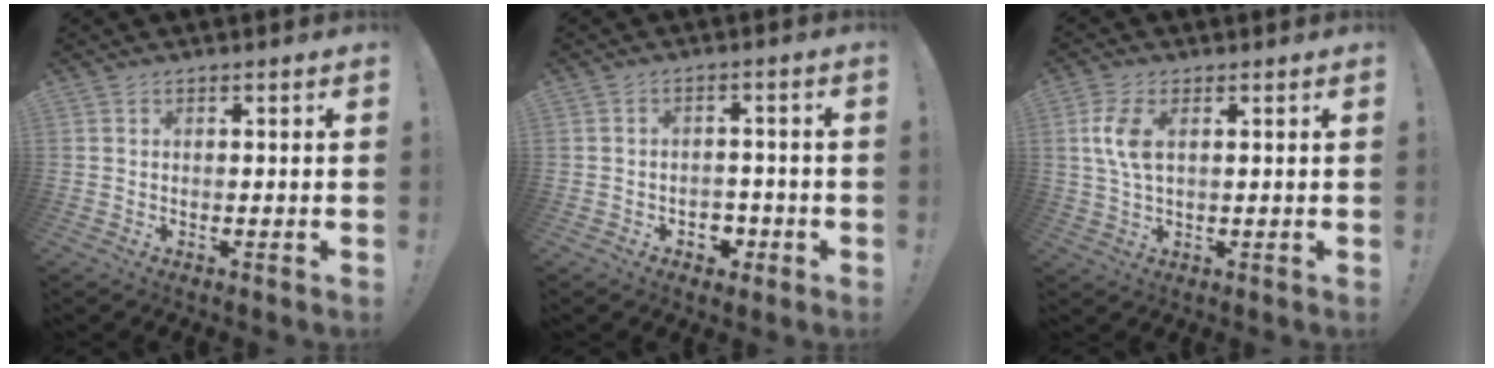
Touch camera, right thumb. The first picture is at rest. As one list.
[{"total": 4.6, "force": [-1.6, 3.9, 1.7], "torque": [-0.018, 0.001, -0.025]}, {"total": 7.2, "force": [1.7, 3.6, 6.0], "torque": [-0.117, -0.006, 0.025]}]